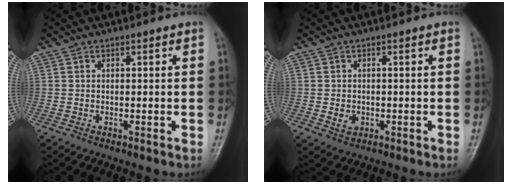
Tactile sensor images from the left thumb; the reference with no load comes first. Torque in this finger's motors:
{"motor_torque": [0.00, 0.01, 0.01, -0.01, 0.00]}